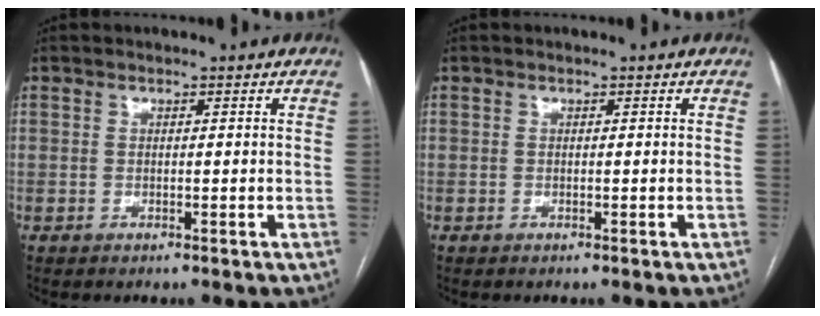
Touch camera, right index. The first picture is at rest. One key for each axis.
{"total": 0.0}